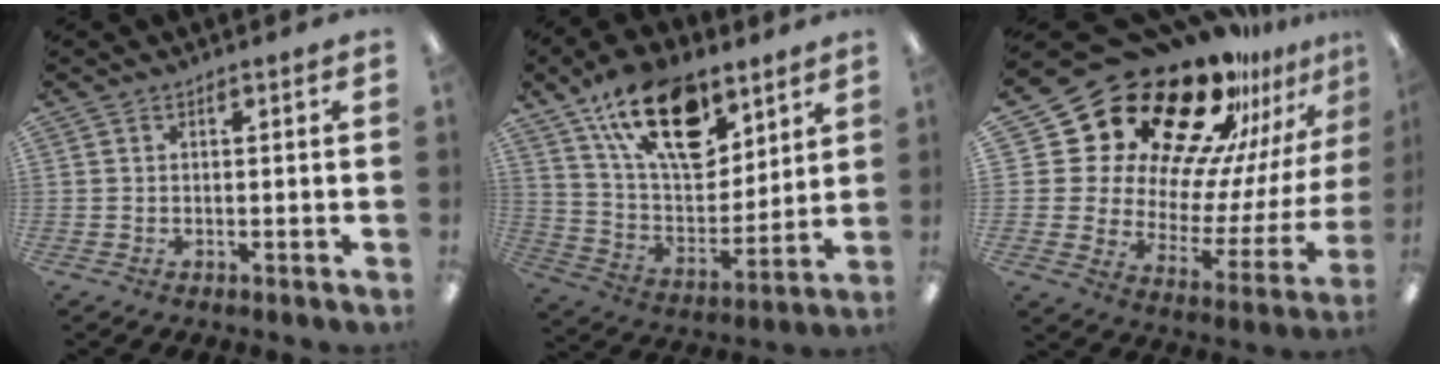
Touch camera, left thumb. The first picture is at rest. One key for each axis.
{"total": 21.8, "fx": 13.2, "fy": 11.0, "fz": 13.5, "tx": -0.222, "ty": -0.062, "tz": 0.232}
{"total": 25.8, "fx": 19.4, "fy": 12.3, "fz": 11.7, "tx": -0.204, "ty": -0.167, "tz": 0.348}